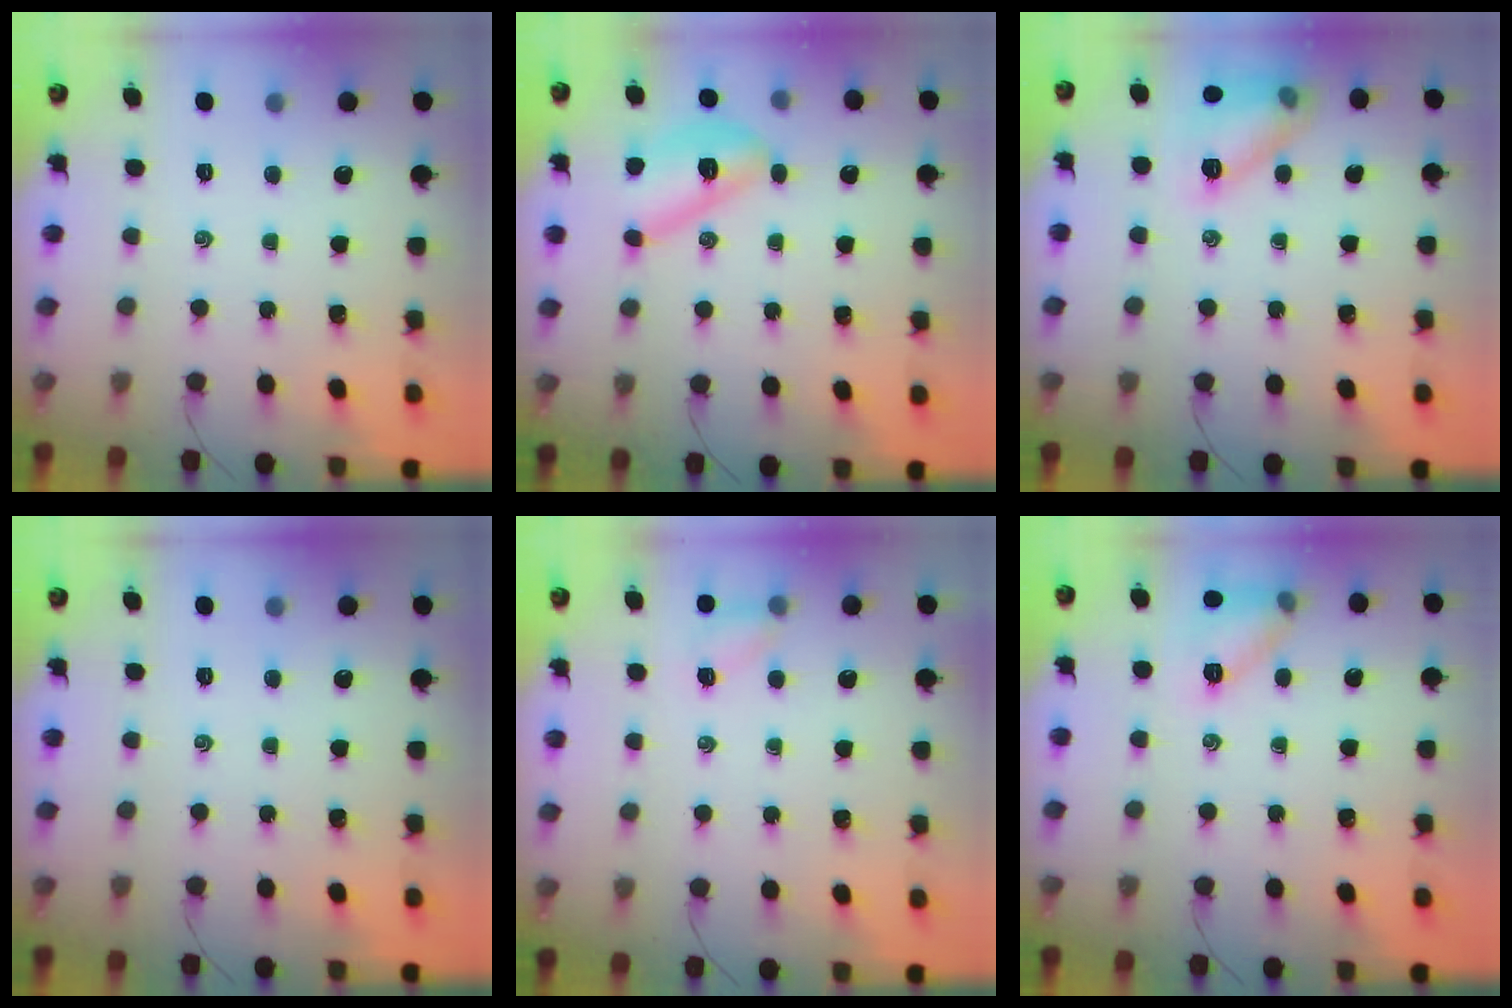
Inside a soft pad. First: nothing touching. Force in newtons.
{"total": 10.5, "press": 10.5, "slide": 0.3}
{"total": 11.8, "press": 11.8, "slide": 0.2}
{"total": 0.0}
{"total": 4.9, "press": 4.7, "slide": 1.5}
{"total": 9.4, "press": 9.3, "slide": 0.9}